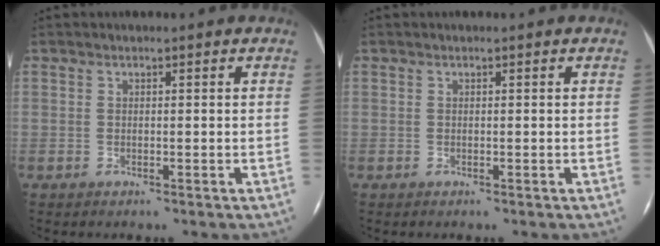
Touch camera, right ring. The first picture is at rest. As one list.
[{"total": 0.0}]